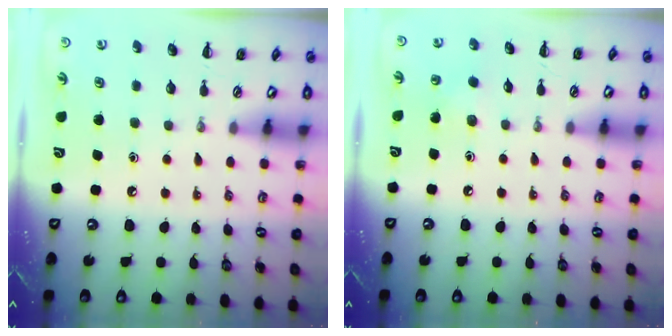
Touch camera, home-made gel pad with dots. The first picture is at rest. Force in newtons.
{"total": 4.6, "press": 4.4, "slide": 1.5}